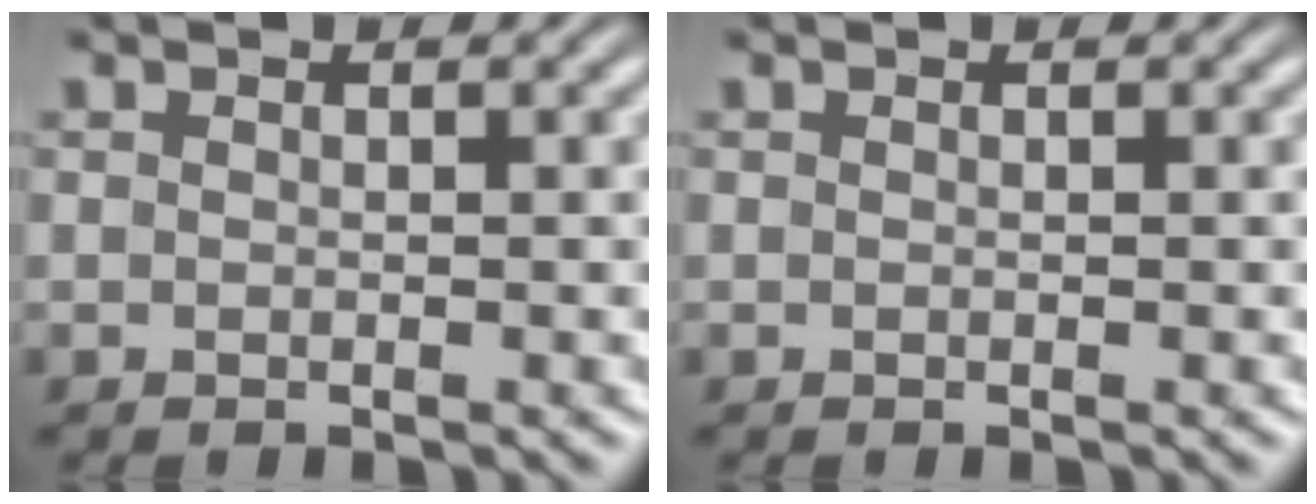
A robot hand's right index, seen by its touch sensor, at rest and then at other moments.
{"total": 0.0}